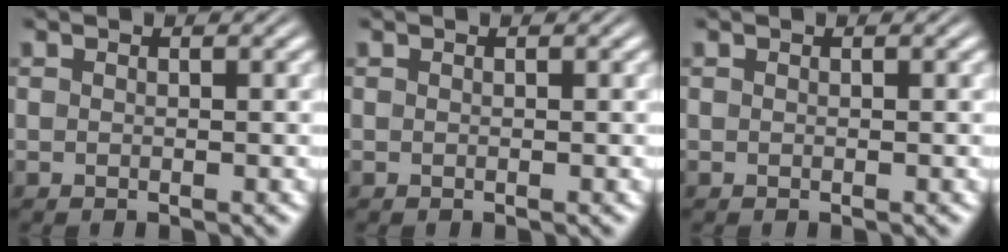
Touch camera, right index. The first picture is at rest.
{"total": 0.0}
{"total": 0.0}